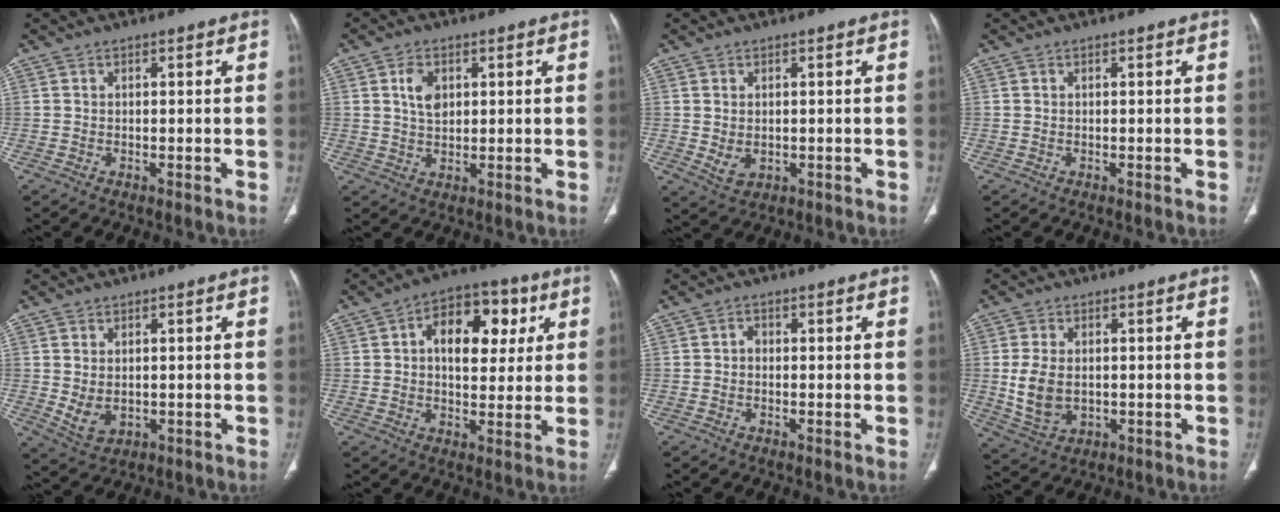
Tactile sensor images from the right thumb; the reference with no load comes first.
{"total": 4.6, "force": [1.4, 3.1, 3.1], "torque": [-0.041, -0.004, 0.026]}
{"total": 3.5, "force": [-0.1, 2.4, 2.5], "torque": [-0.044, -0.005, 0.009]}
{"total": 0.0}
{"total": 4.8, "force": [-0.1, 3.3, 3.4], "torque": [-0.059, -0.007, 0.016]}
{"total": 13.8, "force": [3.6, 8.8, 10.0], "torque": [-0.098, 0.013, 0.049]}
{"total": 1.1, "force": [-0.2, 0.8, 0.7], "torque": [-0.006, 0.004, -0.009]}
{"total": 8.1, "force": [-0.2, 5.5, 6.0], "torque": [-0.112, -0.004, 0.009]}